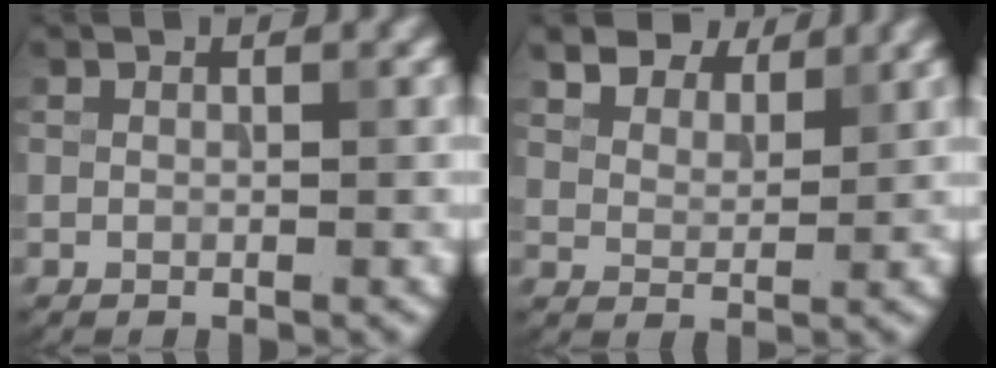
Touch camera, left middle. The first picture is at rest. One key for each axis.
{"total": 7.0, "fx": 5.8, "fy": 2.9, "fz": 2.6, "tx": -0.064, "ty": 0.002, "tz": 0.097}